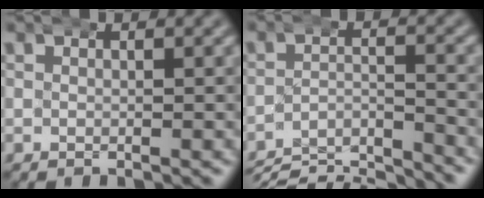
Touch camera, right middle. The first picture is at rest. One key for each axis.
{"total": 8.7, "fx": -7.8, "fy": 2.7, "fz": 2.6, "tx": -0.043, "ty": -0.031, "tz": -0.125}